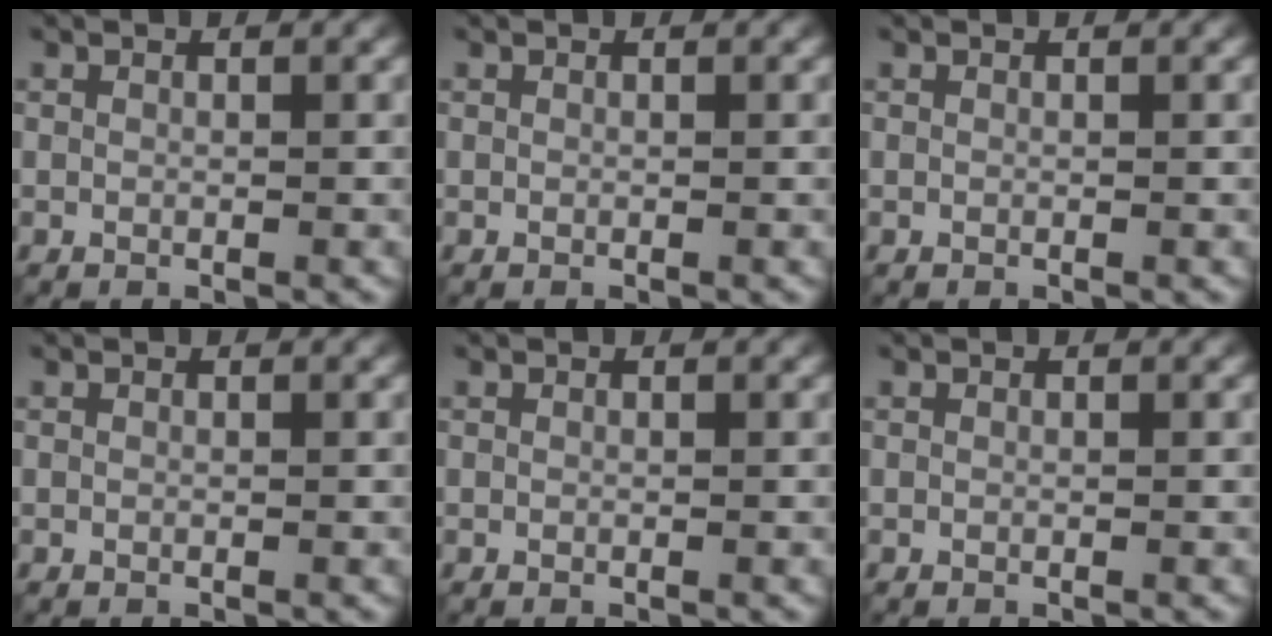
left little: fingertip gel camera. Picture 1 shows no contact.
{"total": 0.0}
{"total": 0.0}
{"total": 0.0}
{"total": 0.0}
{"total": 0.0}